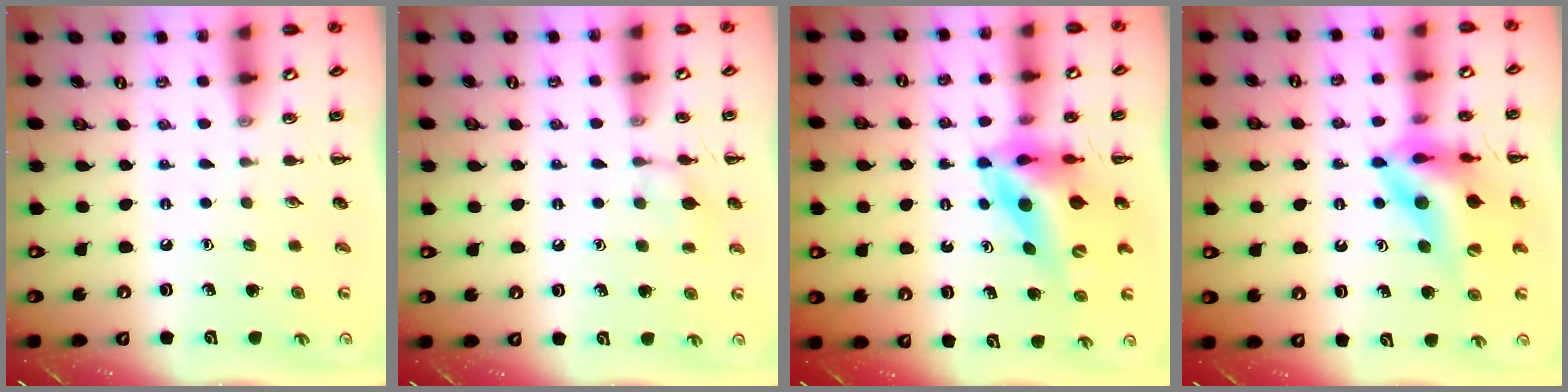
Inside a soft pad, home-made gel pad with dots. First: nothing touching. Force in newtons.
{"total": 7.5, "press": 7.4, "slide": 1.4}
{"total": 10.4, "press": 9.9, "slide": 3.1}
{"total": 15.1, "press": 14.4, "slide": 4.7}